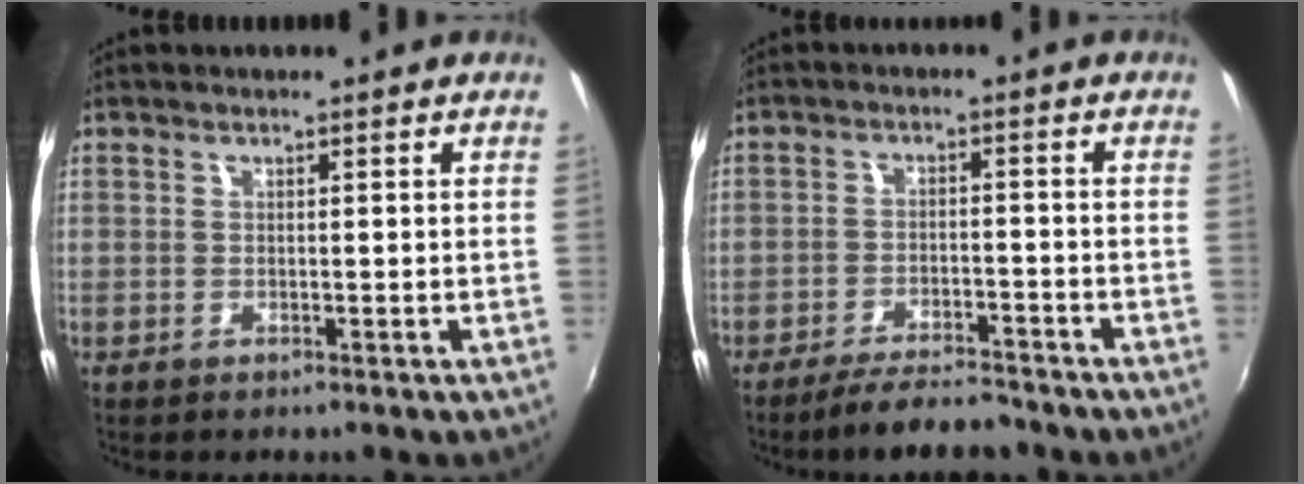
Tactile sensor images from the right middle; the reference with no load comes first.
{"total": 8.1, "force": [-7.1, 1.7, 3.5], "torque": [-0.084, -0.004, -0.108]}